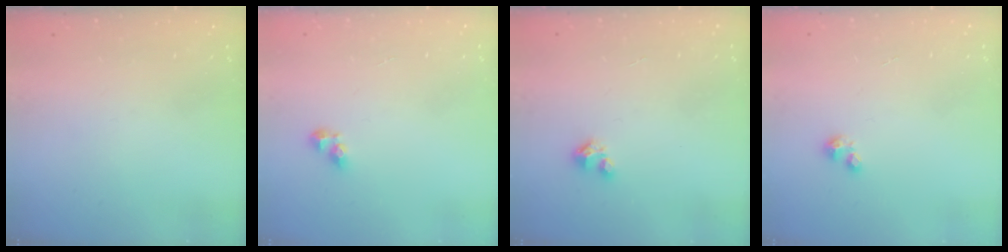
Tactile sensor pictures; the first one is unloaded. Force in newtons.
{"total": 5.0, "press": 5.0, "slide": 0.6}
{"total": 1.6, "press": 1.6, "slide": 0.1}
{"total": 0.9, "press": 0.9, "slide": 0.1}